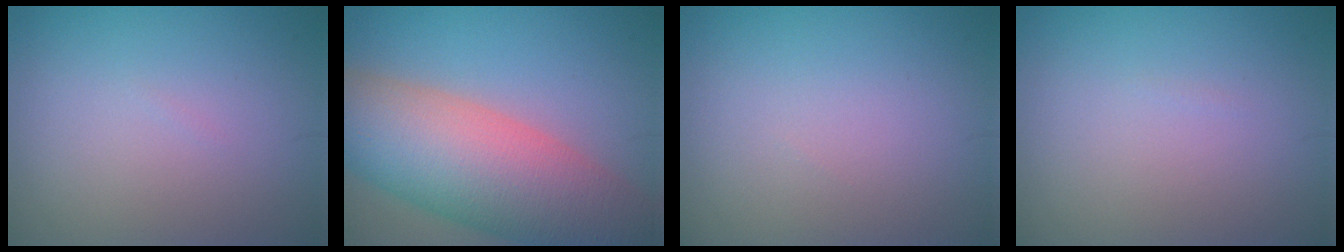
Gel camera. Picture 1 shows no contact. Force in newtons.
{"total": 11.7, "press": 11.7, "slide": 0.7}
{"total": 0.0}
{"total": 0.0}